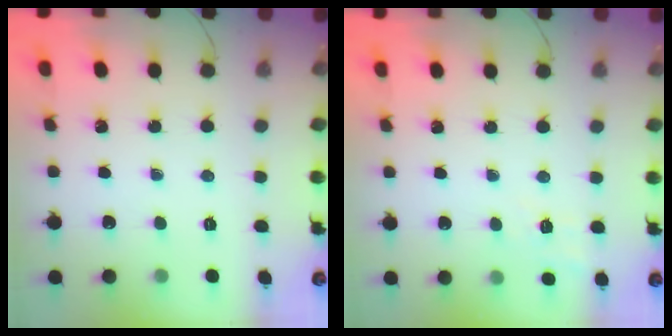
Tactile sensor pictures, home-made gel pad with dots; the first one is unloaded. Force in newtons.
{"total": 8.3, "press": 8.1, "slide": 2.1}